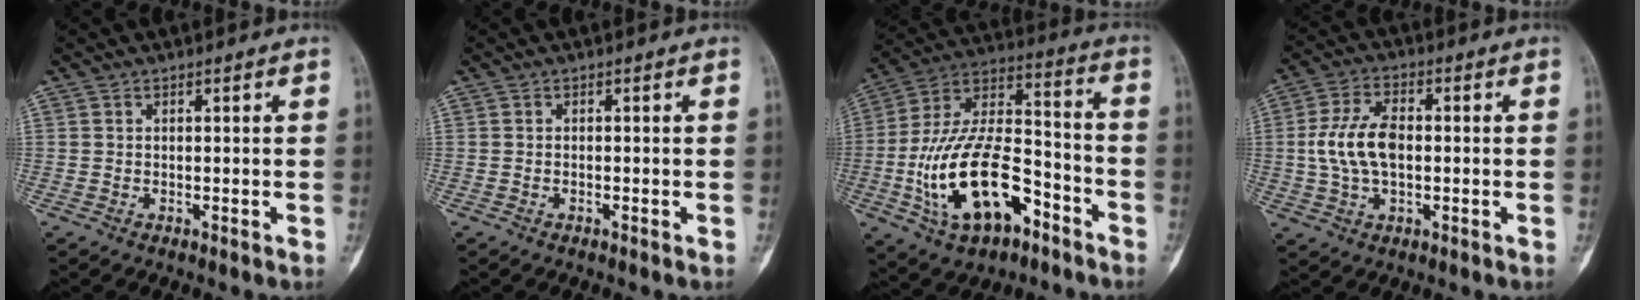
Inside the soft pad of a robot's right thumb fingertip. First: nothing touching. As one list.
[{"total": 0.0}, {"total": 22.2, "force": [-8.8, 11.4, 16.9], "torque": [-0.298, 0.066, -0.144]}, {"total": 9.8, "force": [0.0, 5.6, 8.1], "torque": [-0.160, 0.013, -0.001]}]